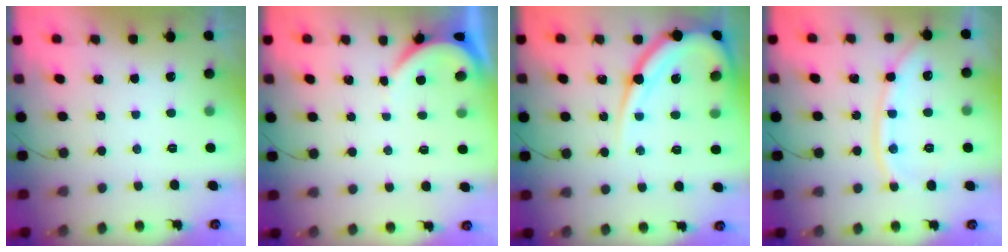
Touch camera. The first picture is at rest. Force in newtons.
{"total": 2.9, "press": 2.8, "slide": 0.3}
{"total": 13.5, "press": 13.4, "slide": 1.6}
{"total": 12.1, "press": 12.0, "slide": 1.6}